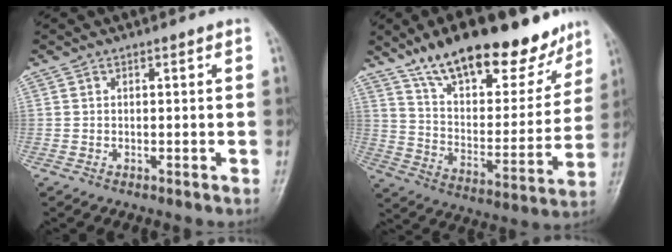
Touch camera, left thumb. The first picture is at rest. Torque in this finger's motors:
{"motor_torque": [1.16, 1.13, 1.52, -1.26, 0.40]}